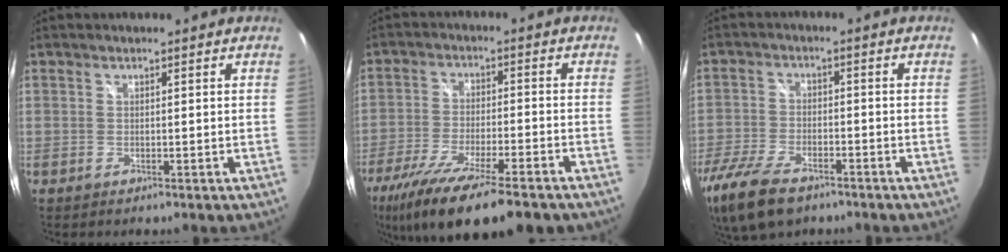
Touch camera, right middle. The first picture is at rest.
{"total": 19.0, "force": [-14.2, 3.6, 12.0], "torque": [-0.236, -0.060, -0.234]}
{"total": 14.1, "force": [-9.5, 6.5, 8.1], "torque": [-0.205, -0.040, -0.176]}